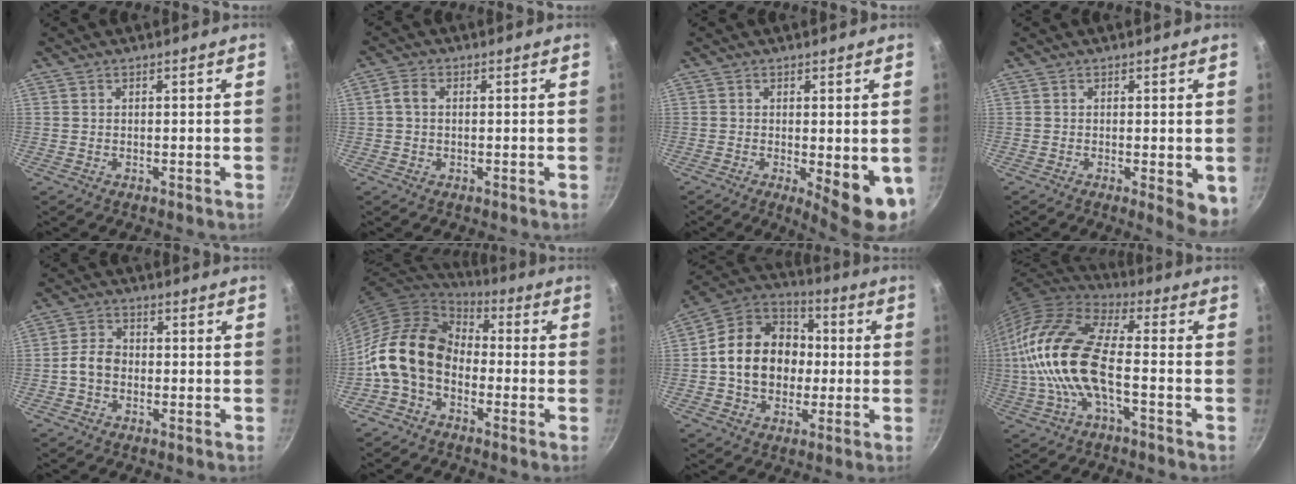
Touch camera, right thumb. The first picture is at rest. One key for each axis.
{"total": 2.6, "fx": 0.2, "fy": 1.8, "fz": 1.8, "tx": -0.038, "ty": 0.006, "tz": -0.002}
{"total": 8.7, "fx": -1.6, "fy": 2.7, "fz": 8.2, "tx": -0.090, "ty": -0.009, "tz": -0.012}
{"total": 5.2, "fx": -1.0, "fy": 1.7, "fz": 4.8, "tx": -0.052, "ty": -0.007, "tz": -0.011}
{"total": 4.6, "fx": -1.1, "fy": 3.6, "fz": 2.7, "tx": -0.036, "ty": 0.022, "tz": -0.029}
{"total": 14.7, "fx": -3.1, "fy": 10.7, "fz": 9.6, "tx": -0.149, "ty": 0.046, "tz": -0.082}
{"total": 17.3, "fx": -0.4, "fy": 13.9, "fz": 10.3, "tx": -0.140, "ty": 0.034, "tz": -0.019}
{"total": 18.3, "fx": -2.9, "fy": 7.7, "fz": 16.3, "tx": -0.317, "ty": 0.033, "tz": -0.069}